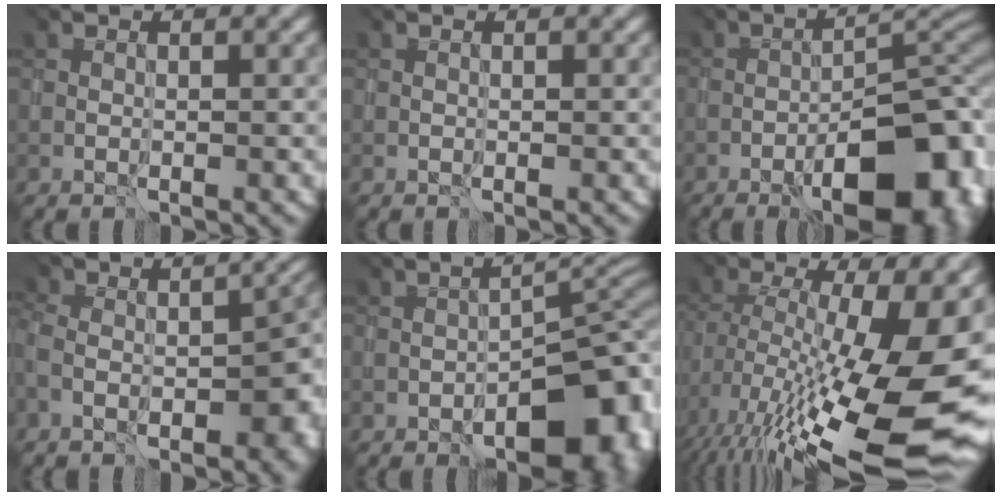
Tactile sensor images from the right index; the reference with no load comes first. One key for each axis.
{"total": 0.0}
{"total": 11.9, "fx": -7.6, "fy": 3.5, "fz": 8.5, "tx": -0.121, "ty": 0.000, "tz": -0.091}
{"total": 8.7, "fx": -4.9, "fy": 3.7, "fz": 6.1, "tx": -0.078, "ty": 0.000, "tz": -0.063}
{"total": 9.1, "fx": -6.1, "fy": 3.0, "fz": 6.0, "tx": -0.072, "ty": -0.003, "tz": -0.067}
{"total": 17.8, "fx": -4.2, "fy": 7.2, "fz": 15.7, "tx": -0.234, "ty": -0.032, "tz": -0.026}